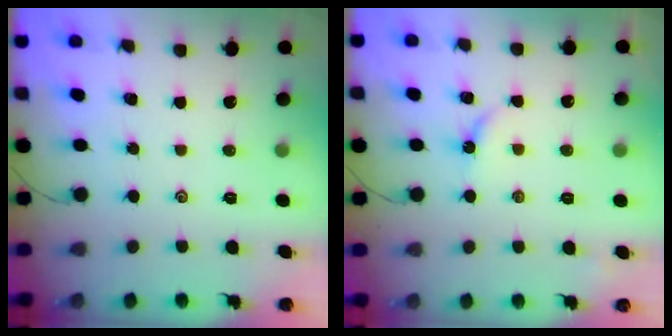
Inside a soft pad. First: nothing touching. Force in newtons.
{"total": 2.9, "press": 2.9, "slide": 0.4}